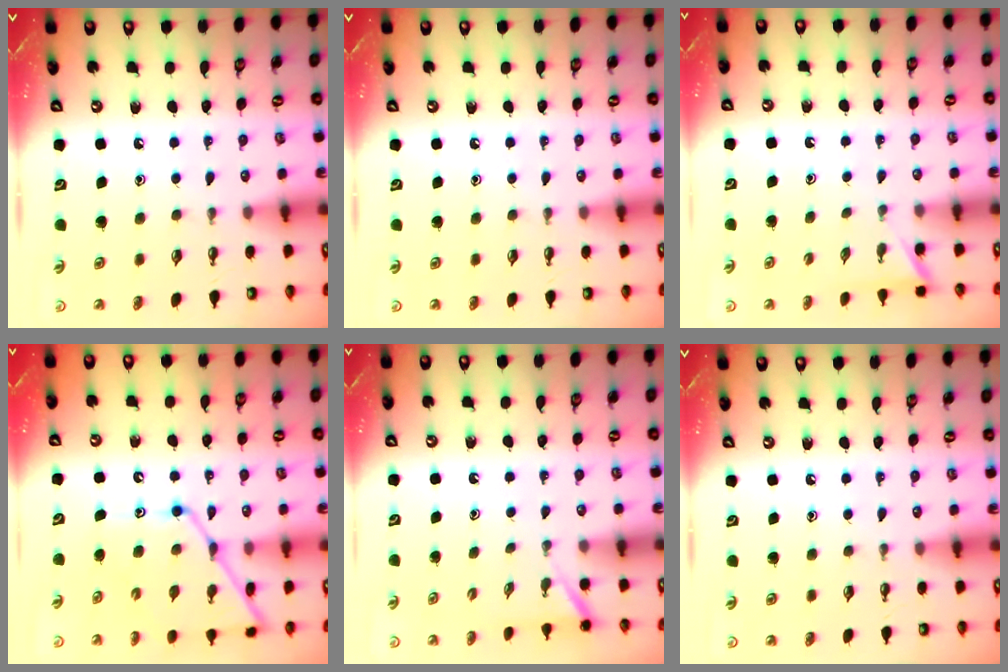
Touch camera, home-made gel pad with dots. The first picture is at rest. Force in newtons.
{"total": 0.0}
{"total": 2.3, "press": 2.3, "slide": 0.2}
{"total": 13.4, "press": 13.4, "slide": 0.9}
{"total": 1.5, "press": 1.5, "slide": 0.1}
{"total": 0.0}